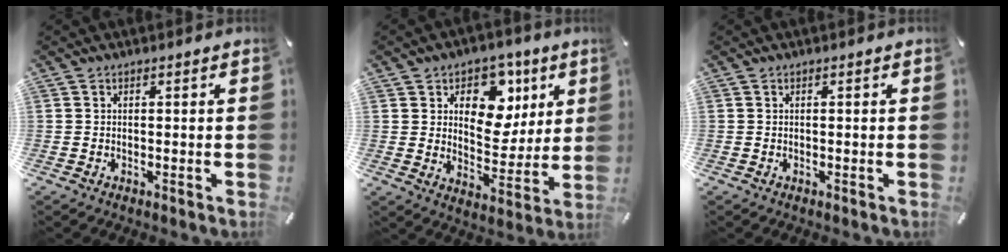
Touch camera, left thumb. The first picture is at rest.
{"total": 12.7, "force": [5.1, 9.6, 6.4], "torque": [-0.076, -0.036, 0.090]}
{"total": 0.0}